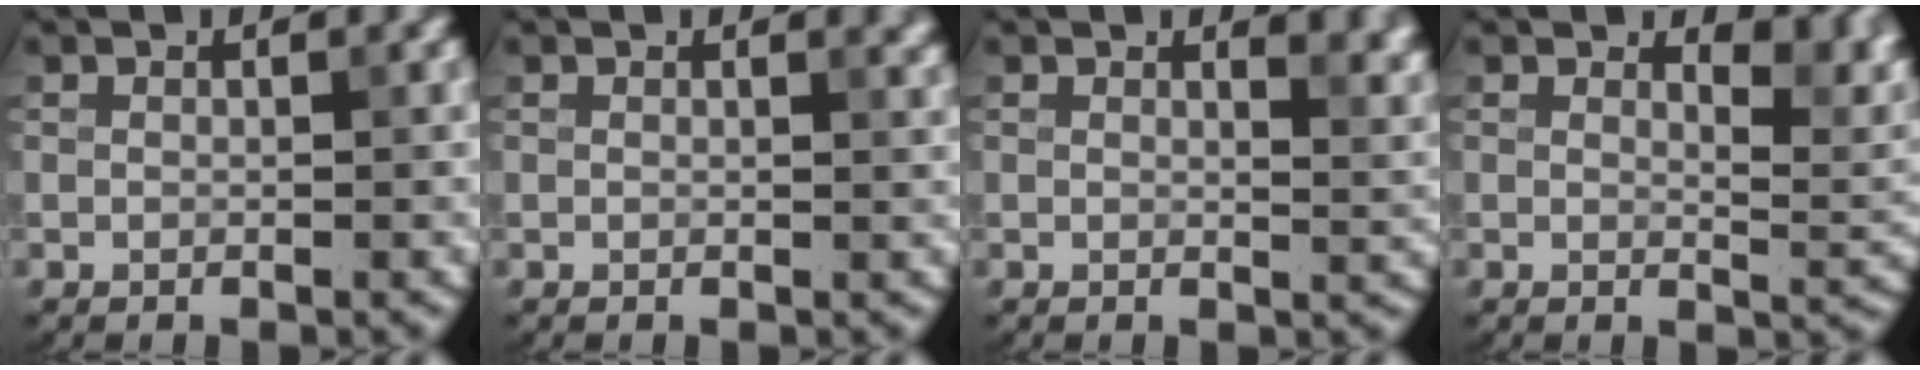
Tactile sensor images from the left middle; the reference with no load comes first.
{"total": 1.5, "force": [1.1, 0.5, 0.9], "torque": [-0.001, 0.003, 0.012]}
{"total": 4.0, "force": [2.5, 1.7, 2.5], "torque": [-0.013, 0.003, 0.030]}
{"total": 5.0, "force": [3.2, 2.0, 3.3], "torque": [-0.033, -0.006, 0.043]}